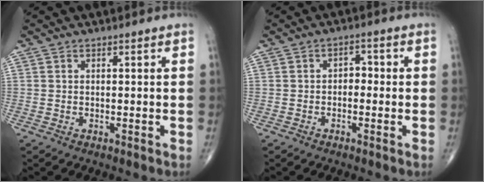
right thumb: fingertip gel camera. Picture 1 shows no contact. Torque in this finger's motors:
{"motor_torque": [0.15, -0.22, 0.31, 0.06, 0.05]}